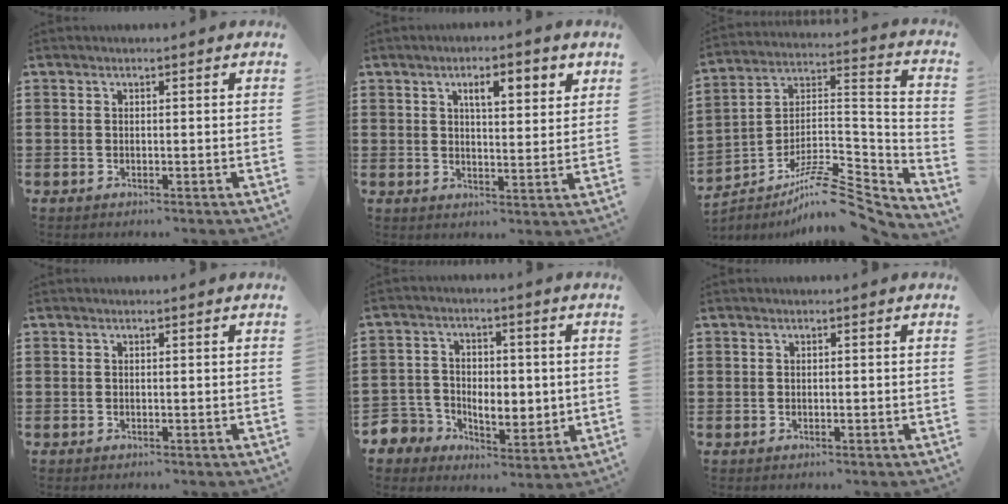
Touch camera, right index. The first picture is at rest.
{"total": 5.1, "force": [2.4, 1.6, 4.2], "torque": [-0.066, -0.003, 0.032]}
{"total": 9.9, "force": [-8.0, 2.5, 5.3], "torque": [-0.094, 0.004, -0.156]}
{"total": 0.0}
{"total": 6.0, "force": [-0.2, 5.8, 1.6], "torque": [-0.064, -0.002, 0.000]}
{"total": 0.0}